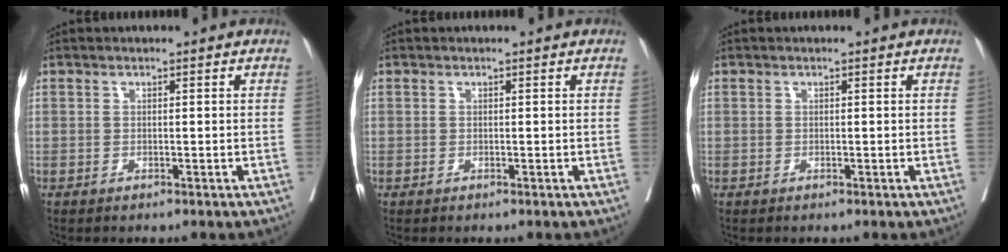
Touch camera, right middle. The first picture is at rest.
{"total": 0.0}
{"total": 0.0}